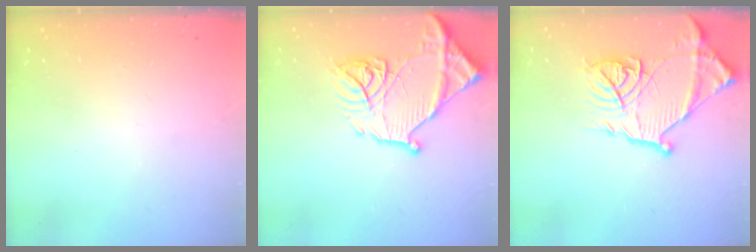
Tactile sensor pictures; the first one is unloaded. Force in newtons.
{"total": 17.5, "press": 17.4, "slide": 1.9}
{"total": 18.2, "press": 18.2, "slide": 1.4}